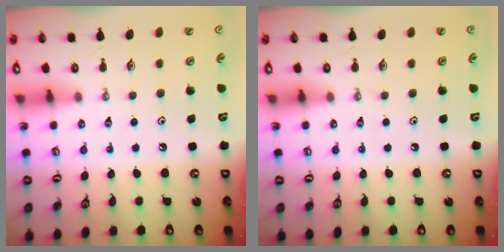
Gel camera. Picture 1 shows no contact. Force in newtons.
{"total": 0.0}